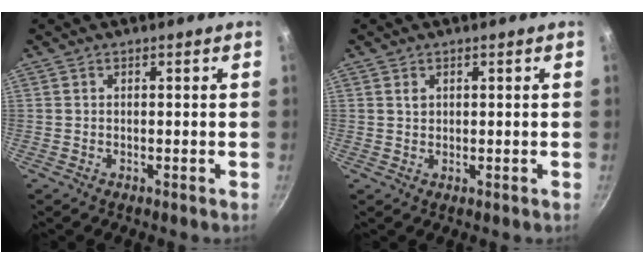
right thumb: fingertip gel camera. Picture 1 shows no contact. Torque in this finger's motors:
{"motor_torque": [0.20, 0.06, 0.30, -0.10, 0.01]}